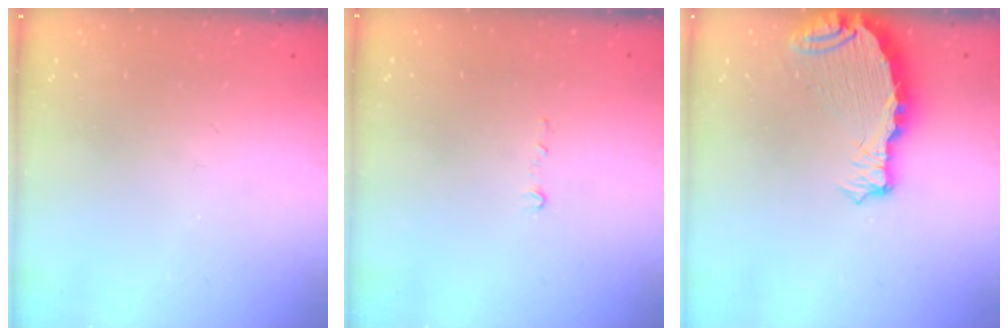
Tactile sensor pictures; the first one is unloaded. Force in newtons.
{"total": 4.5, "press": 4.2, "slide": 1.7}
{"total": 7.9, "press": 7.9, "slide": 0.9}